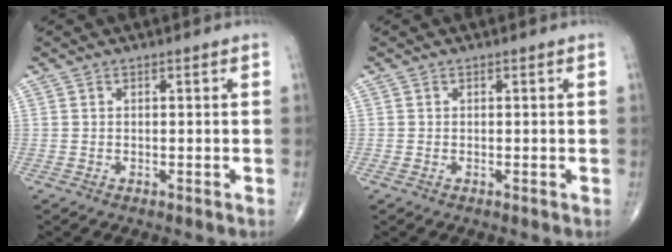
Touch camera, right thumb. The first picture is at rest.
{"total": 0.5, "force": [-0.1, 0.3, 0.4], "torque": [-0.011, 0.000, -0.001]}